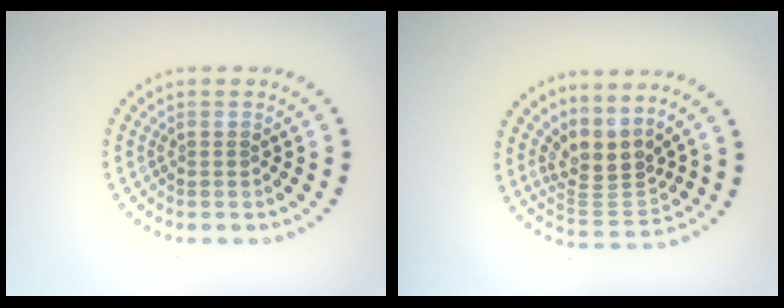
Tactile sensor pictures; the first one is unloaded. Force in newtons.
{"total": 3.6, "press": 2.6, "slide": 2.5}